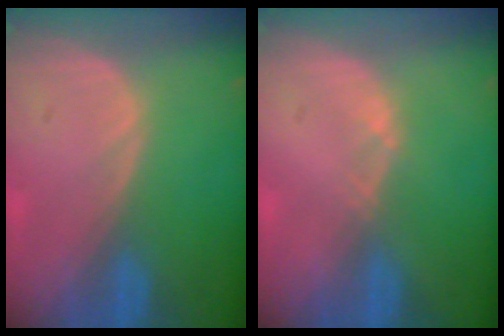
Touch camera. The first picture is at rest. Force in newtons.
{"total": 0.6, "press": 0.5, "slide": 0.2}